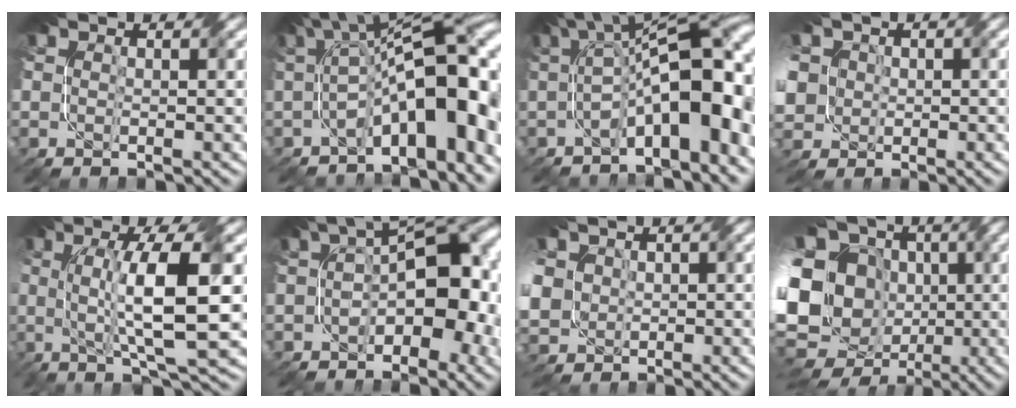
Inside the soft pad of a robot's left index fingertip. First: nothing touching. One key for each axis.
{"total": 13.4, "fx": -2.3, "fy": 5.5, "fz": 12.0, "tx": -0.146, "ty": 0.024, "tz": -0.036}
{"total": 11.5, "fx": -1.8, "fy": 3.9, "fz": 10.6, "tx": -0.148, "ty": 0.026, "tz": -0.032}
{"total": 8.2, "fx": -0.1, "fy": 7.3, "fz": 3.7, "tx": -0.104, "ty": 0.008, "tz": -0.028}
{"total": 9.2, "fx": 0.9, "fy": 1.9, "fz": 8.9, "tx": -0.140, "ty": 0.004, "tz": 0.017}
{"total": 10.9, "fx": -1.5, "fy": 5.8, "fz": 9.0, "tx": -0.096, "ty": 0.018, "tz": -0.035}
{"total": 8.7, "fx": 0.2, "fy": 7.5, "fz": 4.2, "tx": -0.116, "ty": 0.002, "tz": -0.022}
{"total": 19.9, "fx": -2.6, "fy": 16.8, "fz": 10.3, "tx": -0.210, "ty": 0.005, "tz": -0.073}